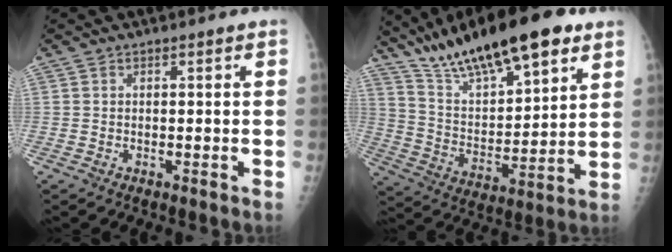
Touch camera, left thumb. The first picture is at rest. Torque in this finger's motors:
{"motor_torque": [0.65, 0.70, 1.50, -1.26, 0.26]}